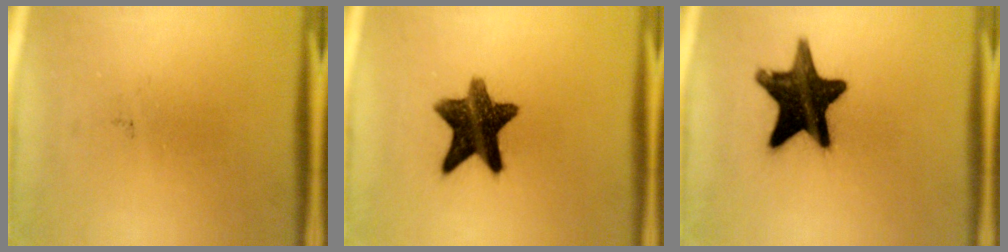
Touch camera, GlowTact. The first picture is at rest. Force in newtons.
{"total": 12.0}
{"total": 16.0}